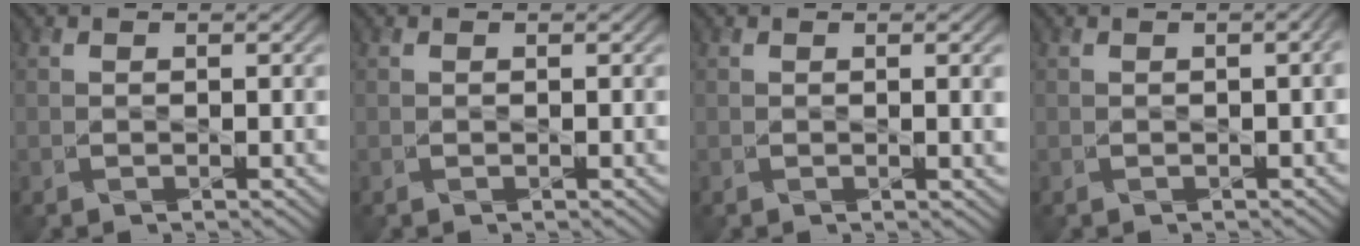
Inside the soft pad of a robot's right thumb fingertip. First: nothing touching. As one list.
[{"total": 0.0}, {"total": 2.0, "force": [0.4, 0.3, 1.9], "torque": [-0.028, 0.001, 0.007]}, {"total": 1.7, "force": [0.0, 0.3, 1.7], "torque": [-0.024, 0.007, -0.001]}]